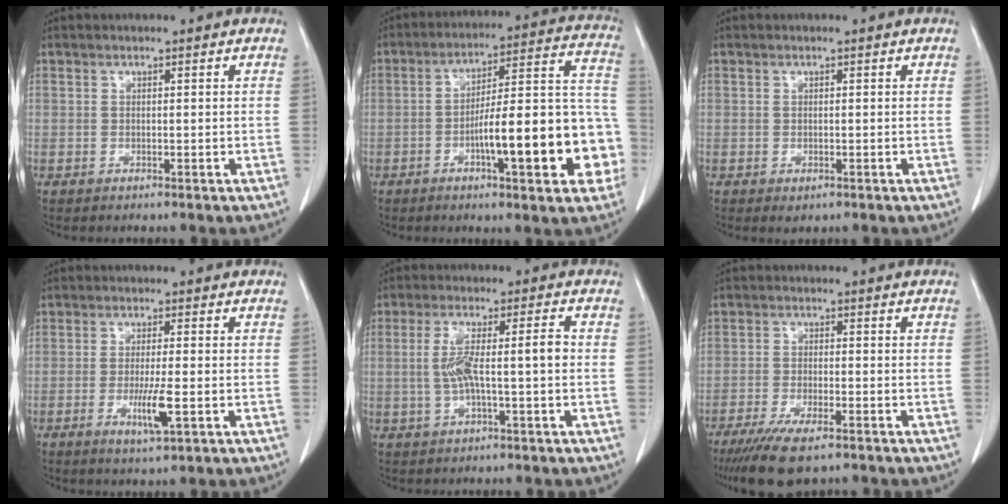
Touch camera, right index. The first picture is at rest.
{"total": 18.8, "force": [-5.7, 3.6, 17.5], "torque": [-0.200, 0.039, -0.074]}
{"total": 1.2, "force": [-0.6, 0.7, 0.7], "torque": [-0.008, -0.001, -0.002]}
{"total": 5.1, "force": [-1.6, 0.2, 4.8], "torque": [-0.094, -0.012, -0.026]}
{"total": 7.1, "force": [-0.4, 0.8, 7.1], "torque": [-0.142, 0.017, -0.006]}
{"total": 9.3, "force": [-6.7, 1.9, 6.0], "torque": [-0.101, -0.019, -0.105]}